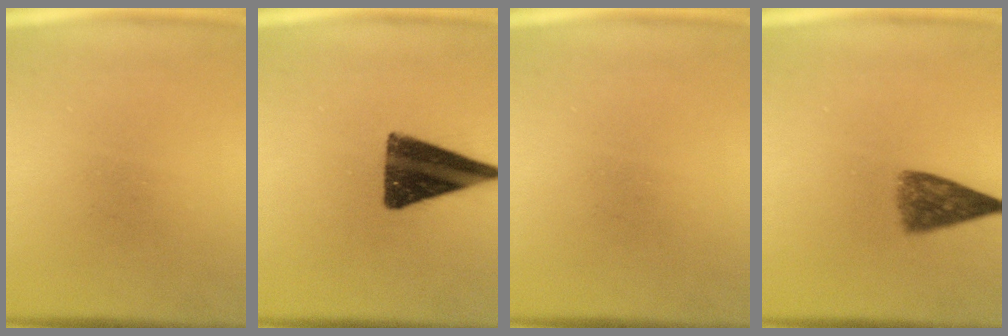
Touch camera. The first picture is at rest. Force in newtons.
{"total": 14.1}
{"total": 0.0}
{"total": 5.9}